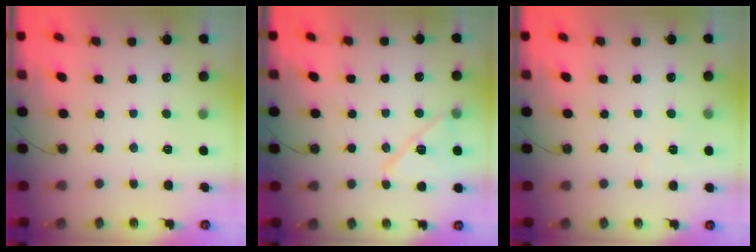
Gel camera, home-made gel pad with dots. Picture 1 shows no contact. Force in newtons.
{"total": 12.1, "press": 12.1, "slide": 0.6}
{"total": 2.9, "press": 2.7, "slide": 0.9}